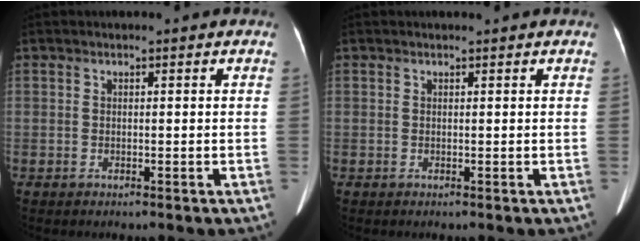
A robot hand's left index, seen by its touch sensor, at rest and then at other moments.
{"total": 1.0, "force": [0.9, 0.0, 0.3], "torque": [-0.005, 0.010, 0.017]}